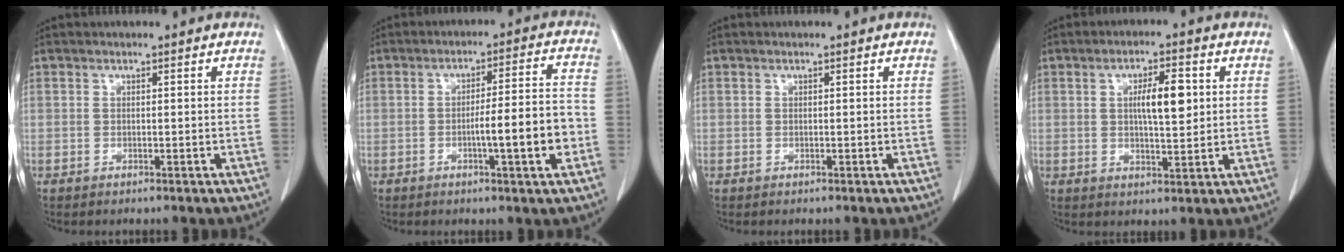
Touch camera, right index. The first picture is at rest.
{"total": 9.0, "force": [-2.5, 0.2, 8.6], "torque": [-0.126, 0.008, -0.037]}
{"total": 0.0}
{"total": 6.4, "force": [1.3, 1.7, 6.0], "torque": [-0.102, 0.004, 0.024]}